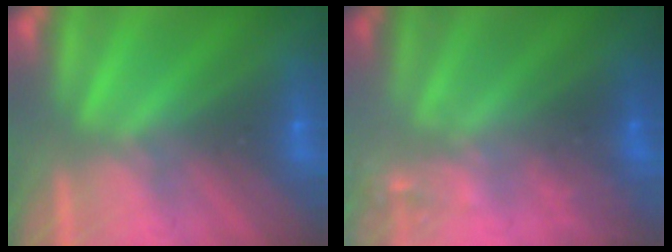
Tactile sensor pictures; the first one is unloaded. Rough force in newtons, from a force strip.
{"total": 2.2}